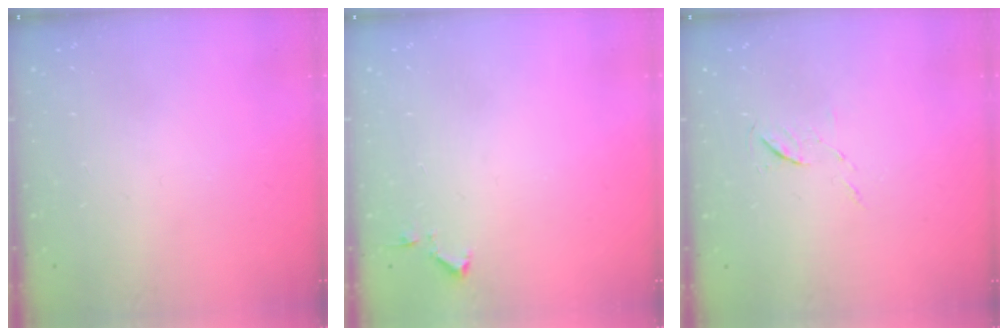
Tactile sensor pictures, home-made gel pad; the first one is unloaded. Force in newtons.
{"total": 3.1, "press": 3.1, "slide": 0.6}
{"total": 5.3, "press": 5.3, "slide": 0.5}